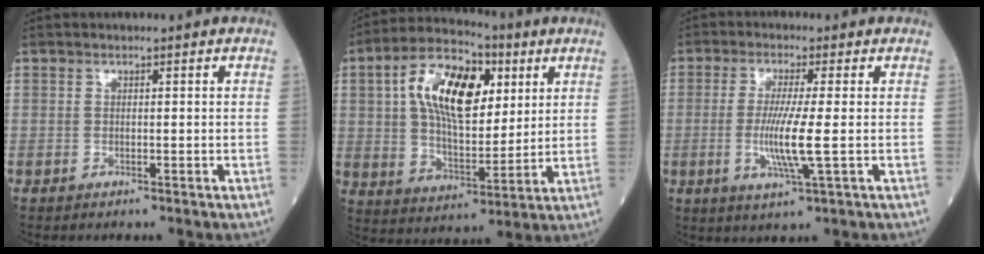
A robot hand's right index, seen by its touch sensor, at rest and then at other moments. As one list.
[{"total": 16.4, "force": [5.2, 7.7, 13.5], "torque": [-0.253, 0.024, 0.089]}, {"total": 7.0, "force": [-0.9, -0.3, 7.0], "torque": [-0.143, -0.016, -0.018]}]